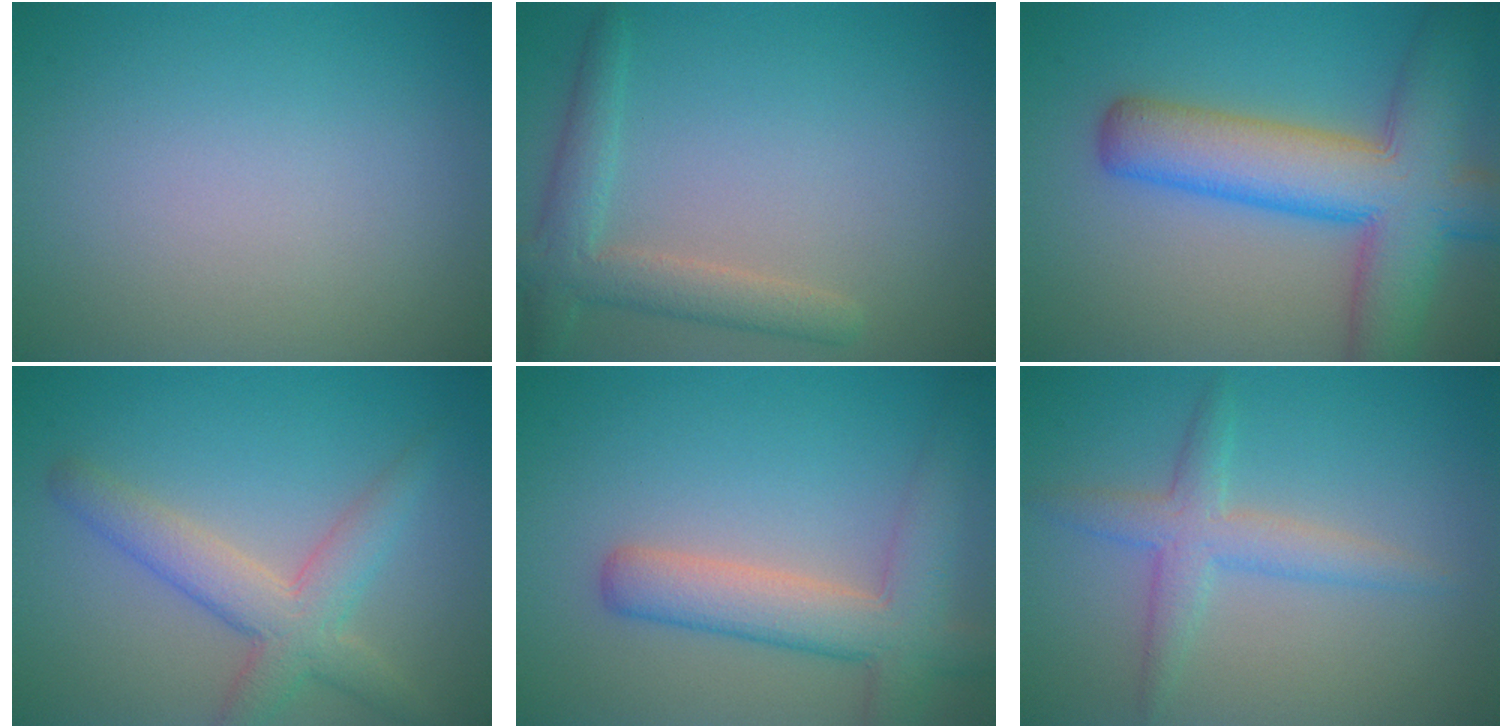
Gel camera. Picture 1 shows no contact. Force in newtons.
{"total": 3.4, "press": 3.4, "slide": 0.4}
{"total": 9.9, "press": 9.9, "slide": 0.4}
{"total": 4.6, "press": 4.6, "slide": 0.3}
{"total": 5.4, "press": 5.4, "slide": 0.3}
{"total": 3.0, "press": 3.0, "slide": 0.1}